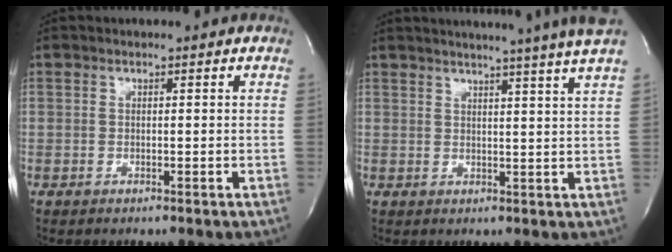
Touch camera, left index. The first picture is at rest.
{"total": 14.1, "force": [12.1, -1.8, 7.1], "torque": [-0.112, -0.027, 0.138]}